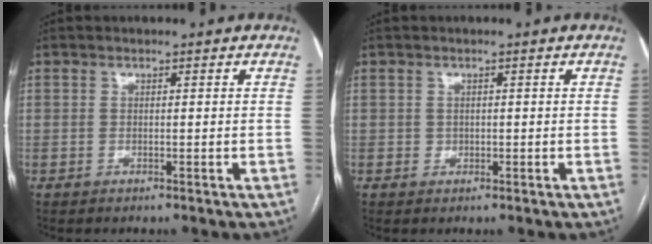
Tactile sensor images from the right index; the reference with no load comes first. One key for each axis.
{"total": 0.8, "fx": 0.0, "fy": 0.8, "fz": 0.3, "tx": -0.003, "ty": 0.002, "tz": 0.002}